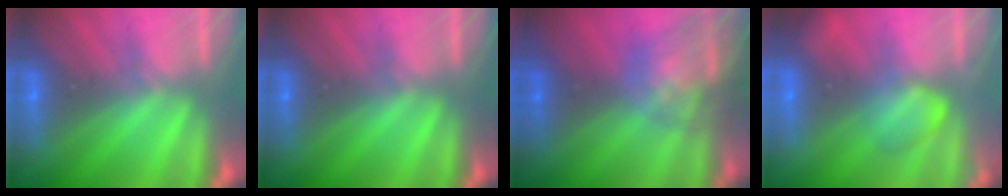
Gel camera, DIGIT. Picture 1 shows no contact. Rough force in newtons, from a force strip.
{"total": 0.0}
{"total": 6.7}
{"total": 2.4}